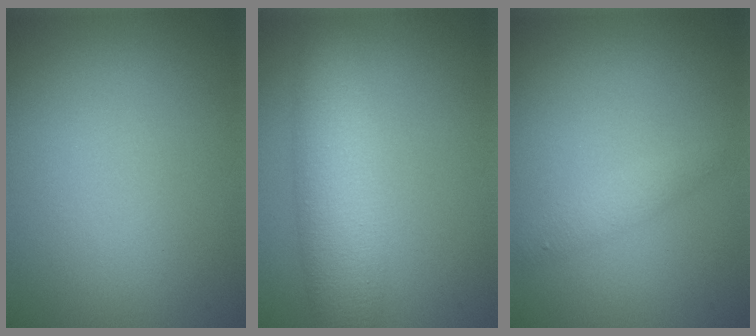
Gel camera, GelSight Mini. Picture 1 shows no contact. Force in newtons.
{"total": 5.8, "press": 5.8, "slide": 0.2}
{"total": 1.4, "press": 1.4, "slide": 0.0}